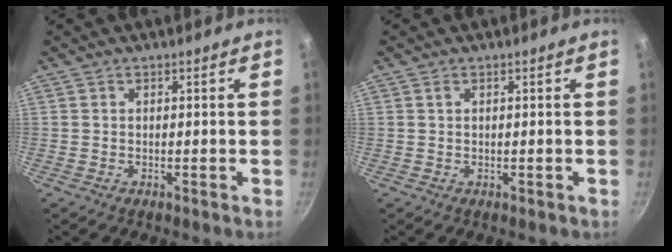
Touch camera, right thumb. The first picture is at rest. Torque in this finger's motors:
{"motor_torque": [0.11, -0.44, 0.08, -0.32, 0.01]}